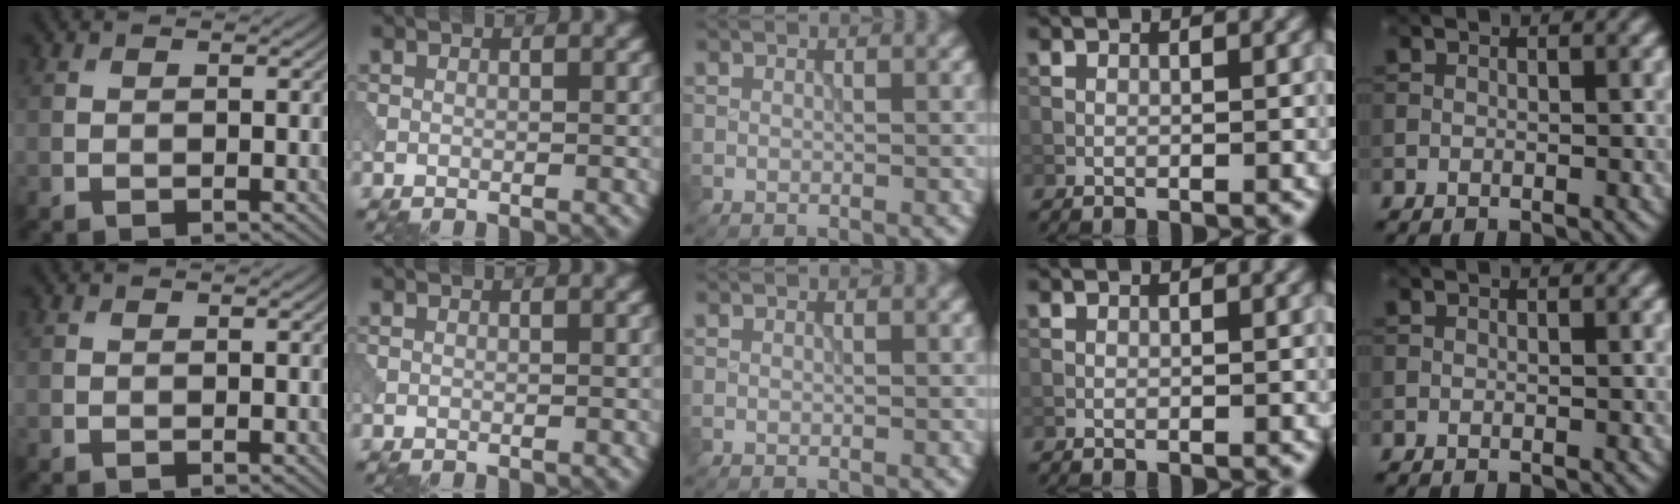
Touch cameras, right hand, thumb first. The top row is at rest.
{}